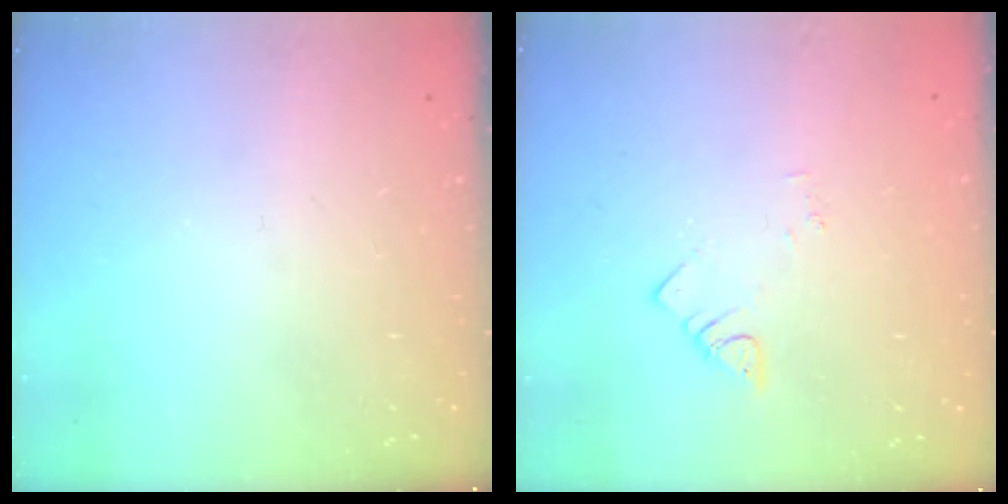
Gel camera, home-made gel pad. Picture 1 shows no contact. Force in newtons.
{"total": 2.1, "press": 2.0, "slide": 0.4}